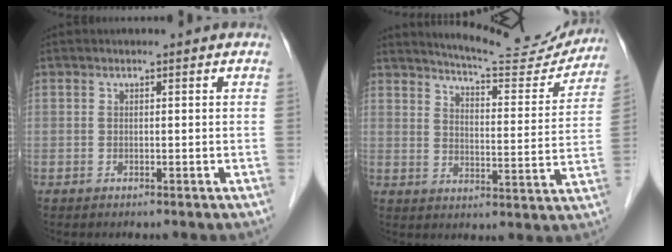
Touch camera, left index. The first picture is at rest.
{"total": 15.0, "force": [14.4, 1.5, 3.7], "torque": [-0.051, -0.038, 0.182]}